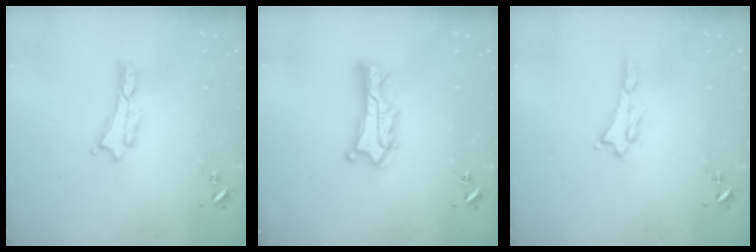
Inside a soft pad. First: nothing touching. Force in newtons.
{"total": 5.0, "press": 4.9, "slide": 0.5}
{"total": 0.7, "press": 0.7, "slide": 0.3}